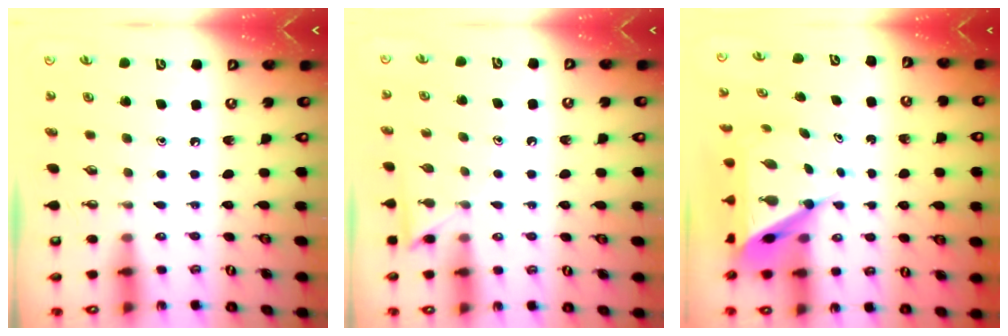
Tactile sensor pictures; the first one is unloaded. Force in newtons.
{"total": 5.1, "press": 5.1, "slide": 0.7}
{"total": 10.0, "press": 9.9, "slide": 0.9}